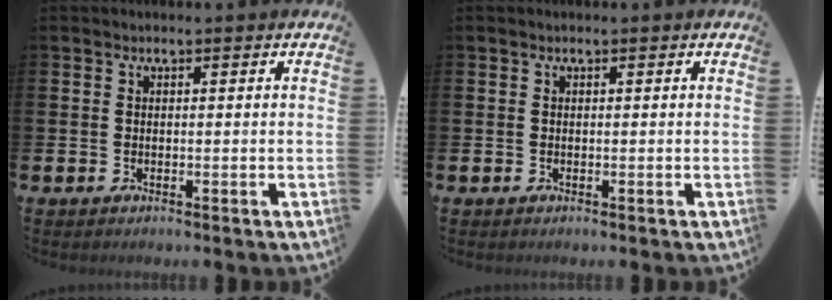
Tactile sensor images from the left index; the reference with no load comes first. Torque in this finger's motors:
{"motor_torque": [-0.05, 0.05, 0.01, 0.00]}